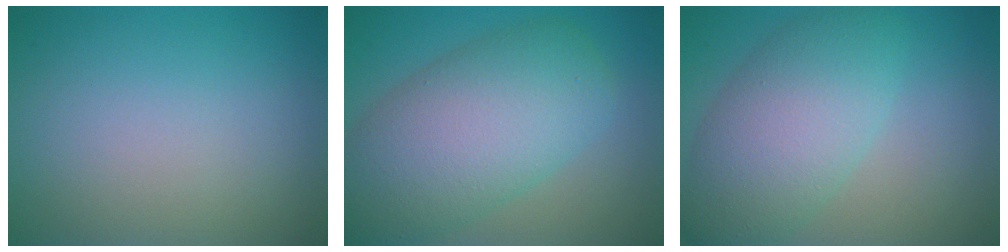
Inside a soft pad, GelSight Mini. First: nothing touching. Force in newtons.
{"total": 9.5, "press": 9.5, "slide": 0.1}
{"total": 7.0, "press": 7.0, "slide": 0.2}